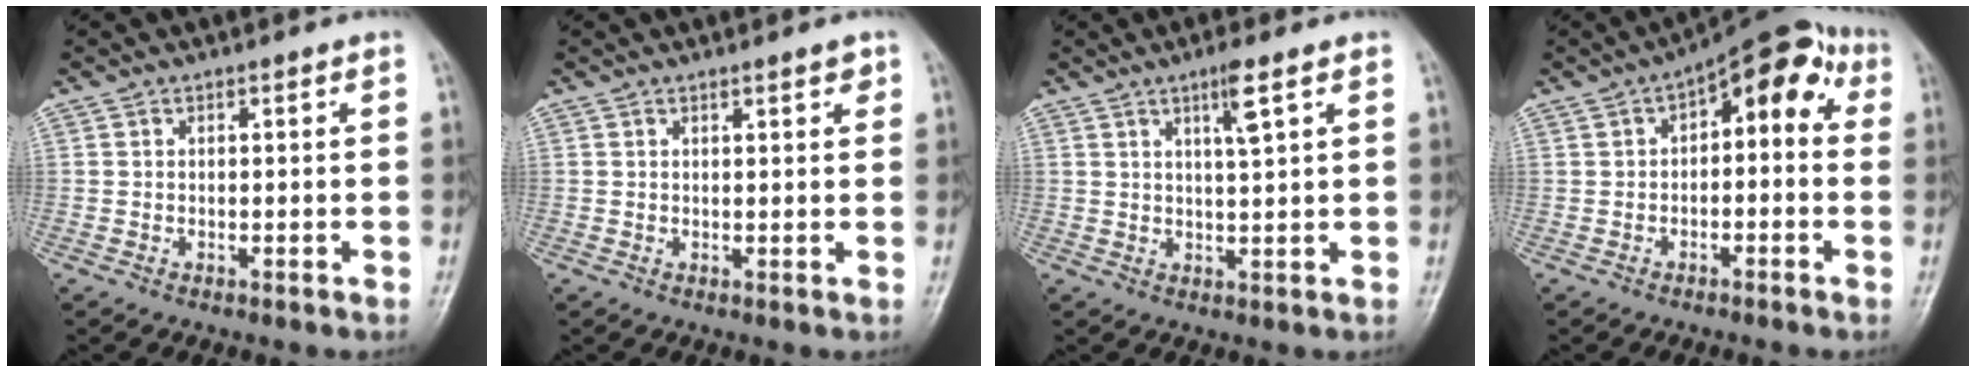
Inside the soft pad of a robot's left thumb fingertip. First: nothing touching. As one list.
[{"total": 1.8, "force": [1.2, 0.5, 1.3], "torque": [-0.015, -0.005, 0.015]}, {"total": 4.0, "force": [2.1, 0.1, 3.4], "torque": [-0.065, -0.011, 0.040]}, {"total": 9.9, "force": [1.8, 5.1, 8.2], "torque": [-0.076, 0.042, 0.013]}]